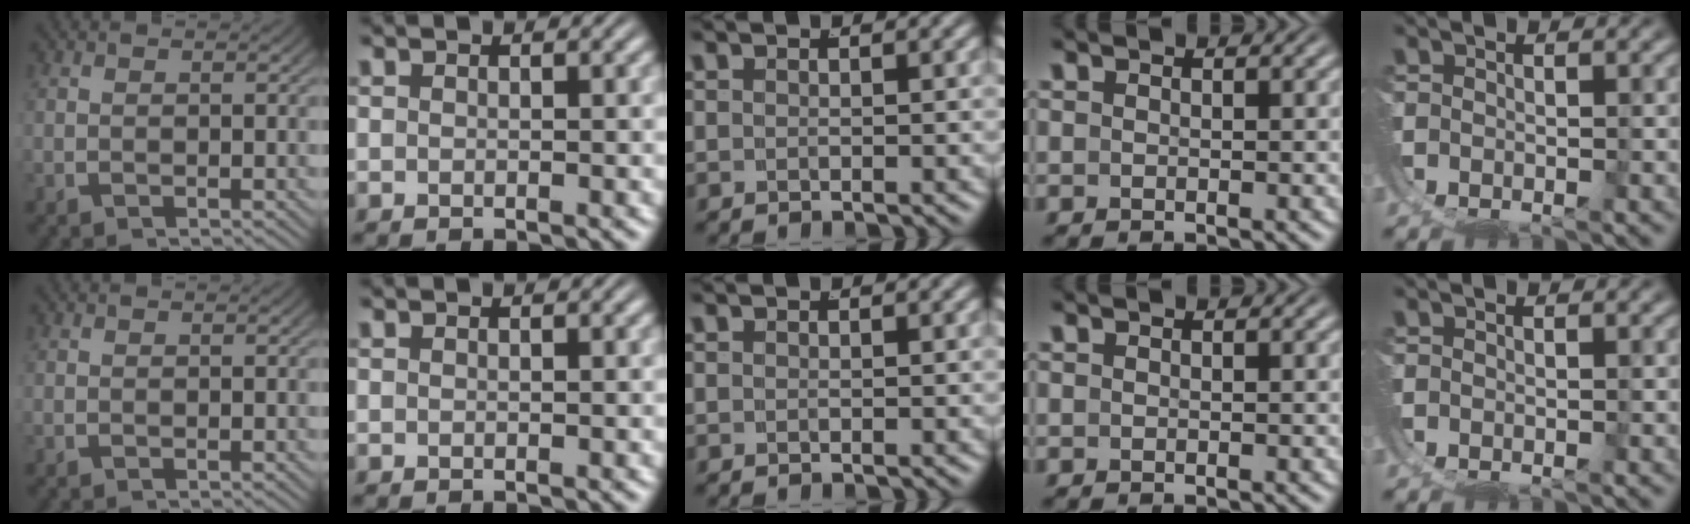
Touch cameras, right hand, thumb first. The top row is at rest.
{}